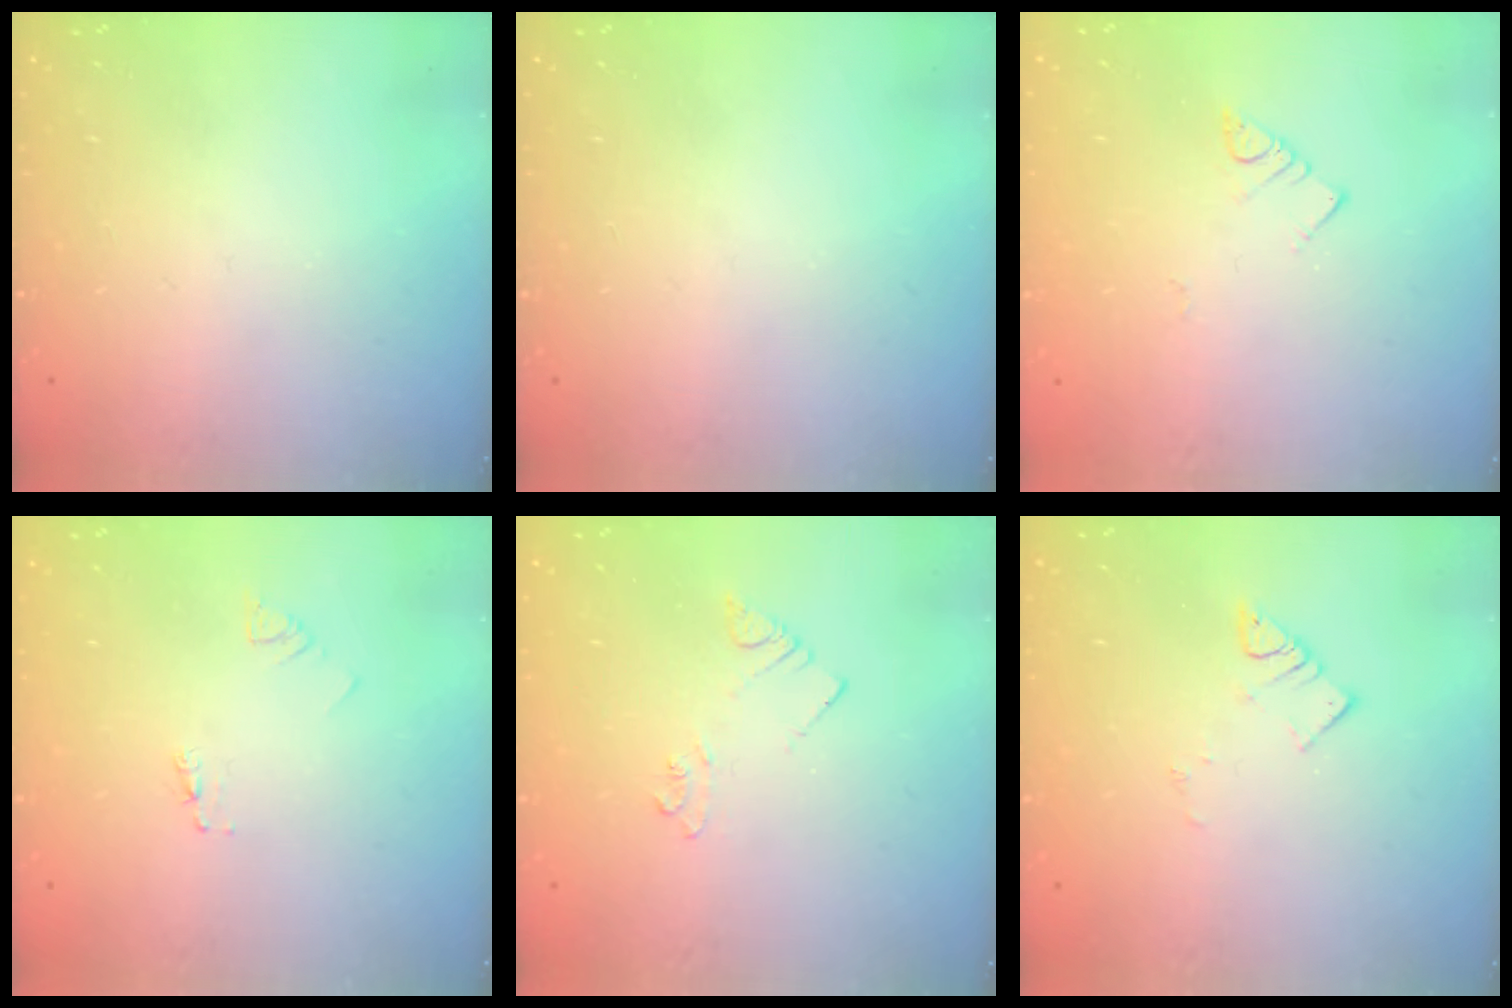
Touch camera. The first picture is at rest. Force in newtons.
{"total": 0.0}
{"total": 3.0, "press": 3.0, "slide": 0.2}
{"total": 2.1, "press": 2.1, "slide": 0.1}
{"total": 3.6, "press": 3.6, "slide": 0.6}
{"total": 3.4, "press": 3.4, "slide": 0.3}